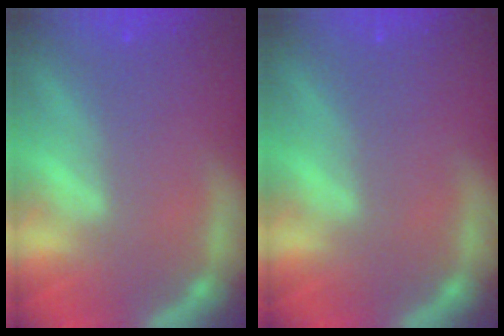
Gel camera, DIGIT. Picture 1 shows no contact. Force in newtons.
{"total": 0.0}